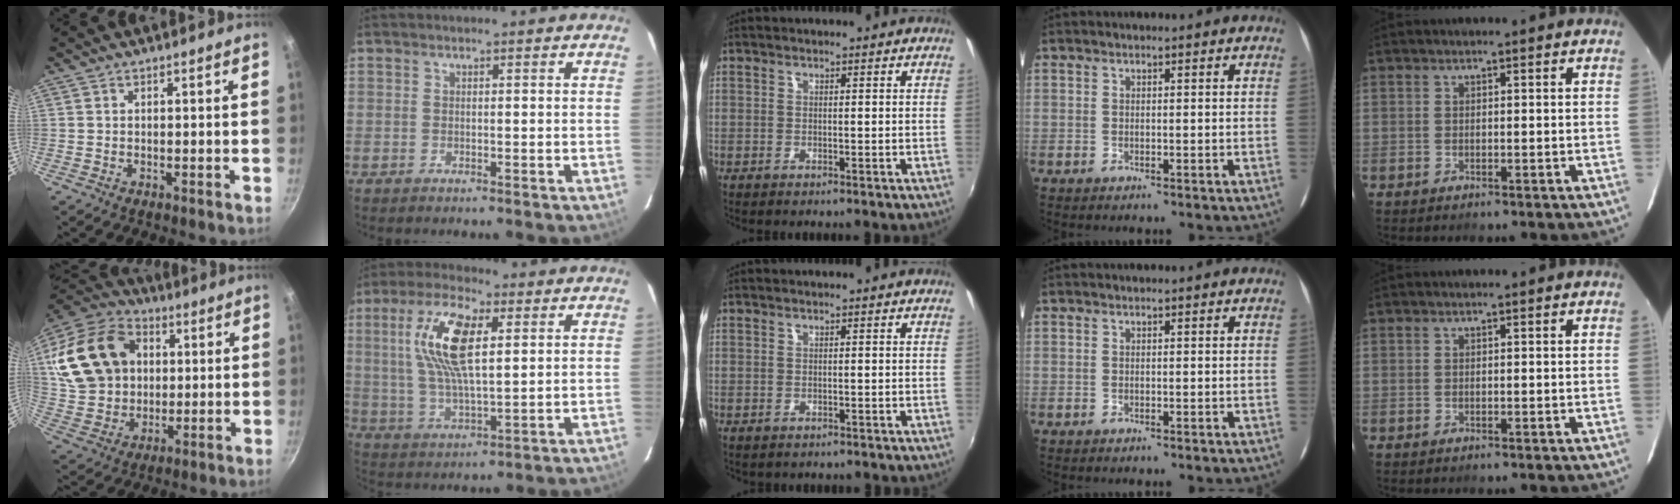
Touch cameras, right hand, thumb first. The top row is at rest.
{"thumb": {"total": 22.0, "force": [4.7, 16.9, 13.2], "torque": [-0.232, 0.015, 0.091]}, "index": {"total": 13.8, "force": [3.9, 4.7, 12.4], "torque": [-0.245, 0.012, 0.077]}, "middle": {"total": 0.6, "force": [-0.4, 0.4, 0.2], "torque": [-0.006, -0.001, -0.004]}}